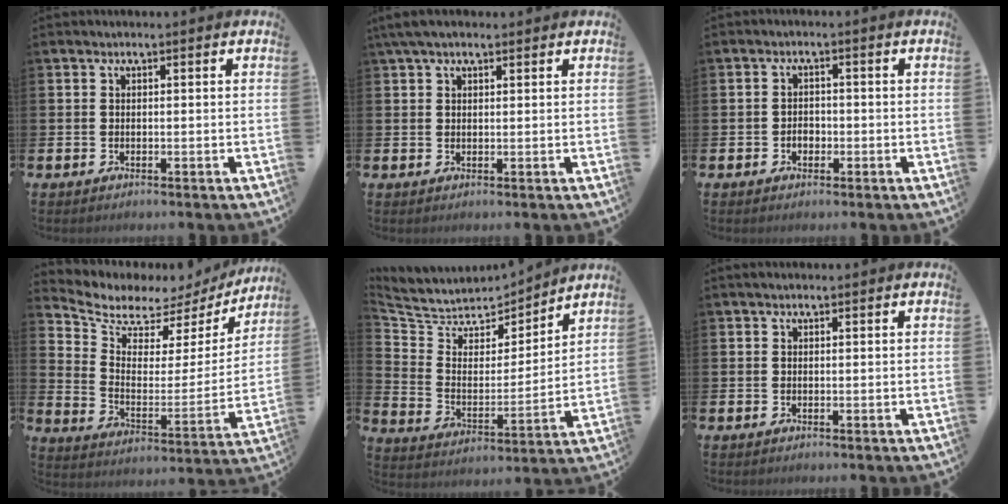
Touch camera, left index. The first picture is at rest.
{"total": 3.4, "force": [2.6, 1.2, 1.9], "torque": [-0.036, 0.000, 0.046]}
{"total": 1.7, "force": [-0.5, 1.3, 0.9], "torque": [-0.004, -0.002, -0.016]}
{"total": 6.2, "force": [5.5, 2.7, 1.1], "torque": [-0.059, -0.046, 0.090]}
{"total": 6.0, "force": [5.5, 2.5, 0.2], "torque": [-0.046, -0.053, 0.091]}
{"total": 0.6, "force": [0.5, 0.1, 0.3], "torque": [0.001, 0.000, 0.007]}